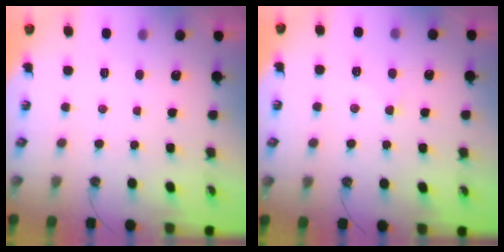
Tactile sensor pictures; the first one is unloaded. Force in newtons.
{"total": 2.4, "press": 2.4, "slide": 0.4}